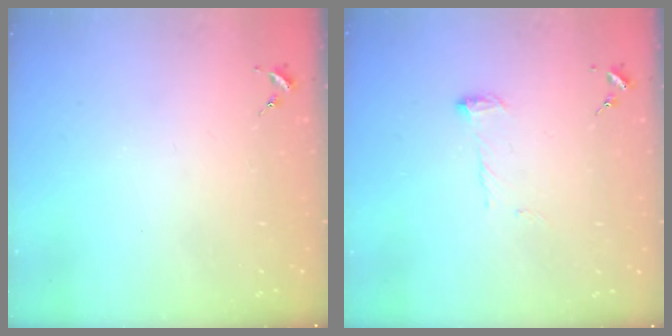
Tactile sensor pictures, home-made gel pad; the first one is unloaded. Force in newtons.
{"total": 6.6, "press": 6.5, "slide": 0.8}